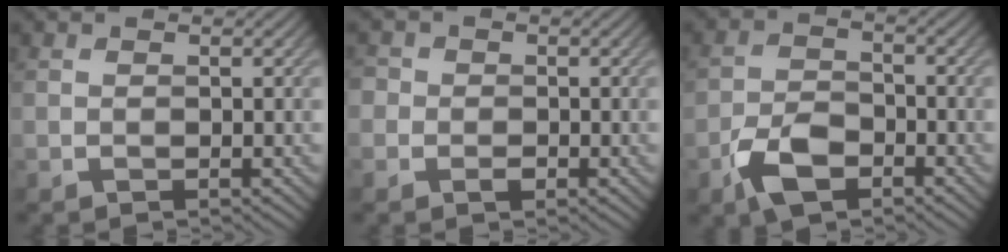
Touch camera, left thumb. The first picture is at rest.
{"total": 2.7, "force": [-0.5, 2.4, 1.0], "torque": [-0.004, 0.002, -0.027]}
{"total": 6.2, "force": [-3.6, 3.5, 3.7], "torque": [-0.076, -0.004, -0.078]}